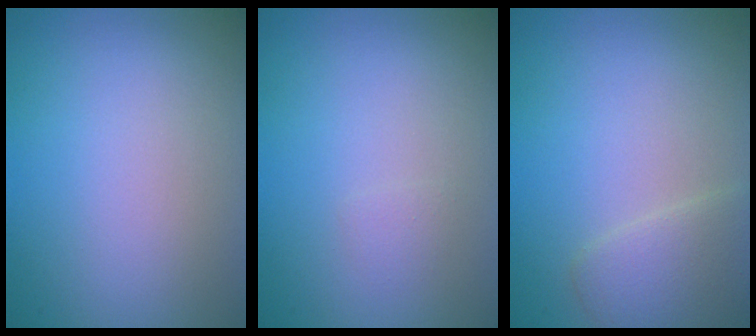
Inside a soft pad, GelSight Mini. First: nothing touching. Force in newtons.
{"total": 0.6, "press": 0.6, "slide": 0.1}
{"total": 2.6, "press": 2.6, "slide": 0.2}